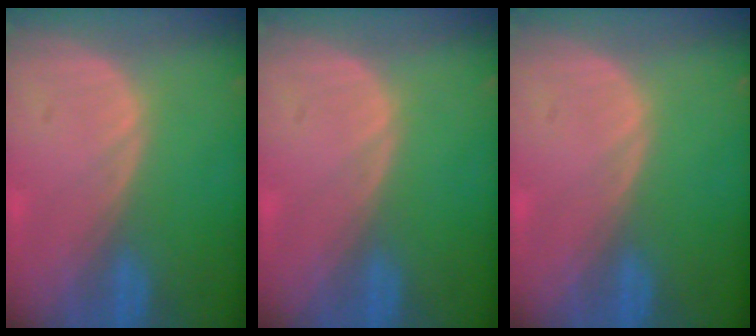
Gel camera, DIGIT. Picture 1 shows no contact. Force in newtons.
{"total": 0.0}
{"total": 0.0}